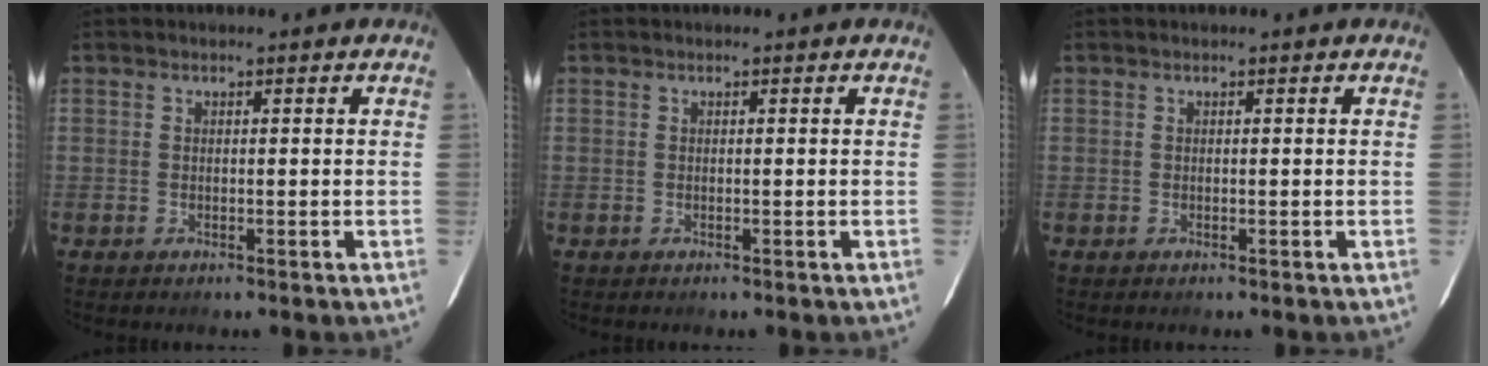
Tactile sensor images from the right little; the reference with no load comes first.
{"total": 0.0}
{"total": 0.0}